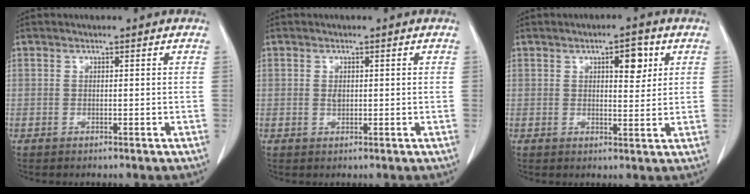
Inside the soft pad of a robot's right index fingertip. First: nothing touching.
{"total": 1.2, "force": [0.1, 0.7, 0.9], "torque": [-0.017, 0.000, 0.004]}
{"total": 4.8, "force": [2.0, 1.7, 4.0], "torque": [-0.056, 0.000, 0.028]}